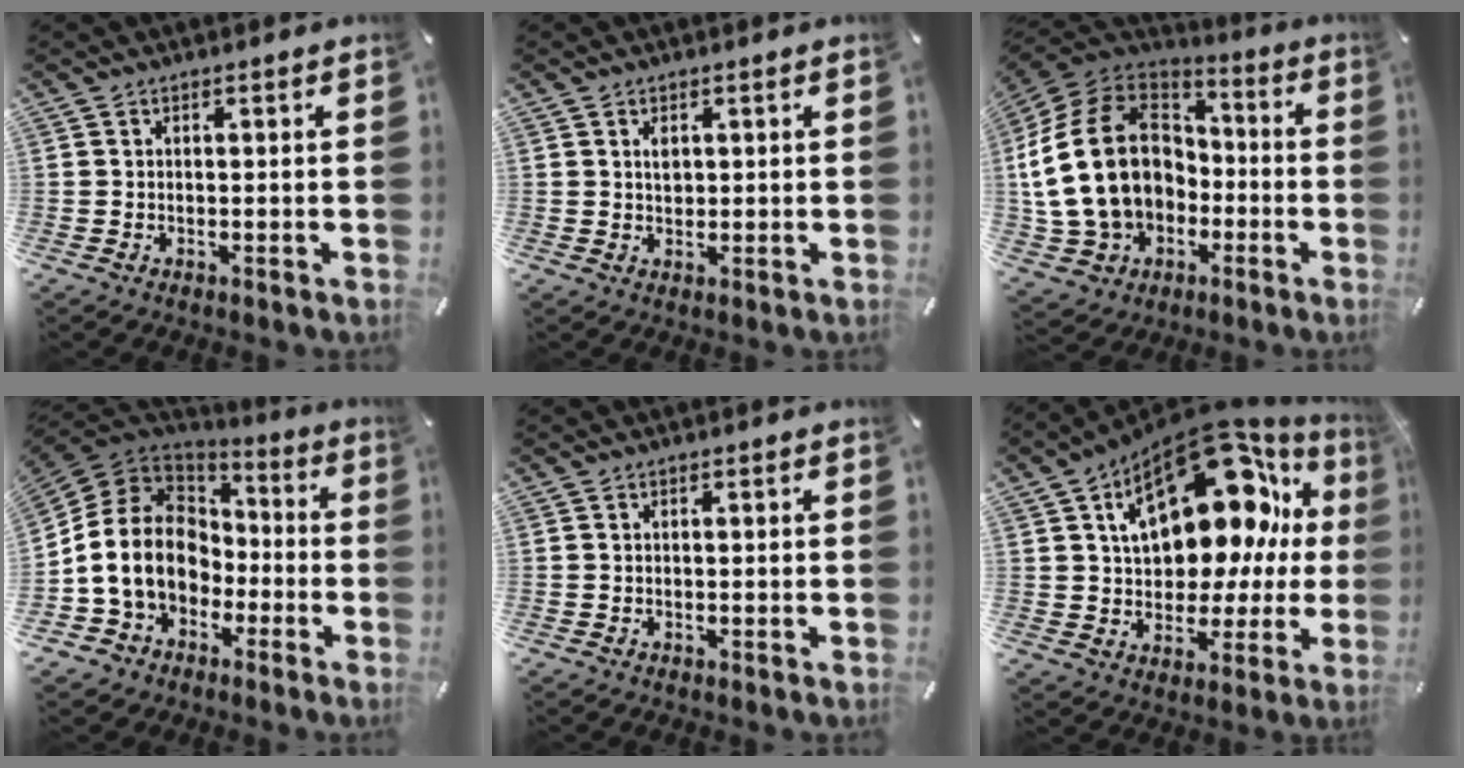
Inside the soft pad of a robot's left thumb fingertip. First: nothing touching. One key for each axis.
{"total": 2.1, "fx": 0.7, "fy": 1.5, "fz": 1.3, "tx": -0.013, "ty": -0.003, "tz": 0.009}
{"total": 23.0, "fx": -1.0, "fy": 17.8, "fz": 14.5, "tx": -0.303, "ty": 0.022, "tz": -0.014}
{"total": 14.6, "fx": -3.0, "fy": 12.4, "fz": 7.0, "tx": -0.177, "ty": 0.014, "tz": -0.055}
{"total": 0.0}
{"total": 22.8, "fx": 9.2, "fy": 13.3, "fz": 16.1, "tx": -0.244, "ty": -0.059, "tz": 0.152}